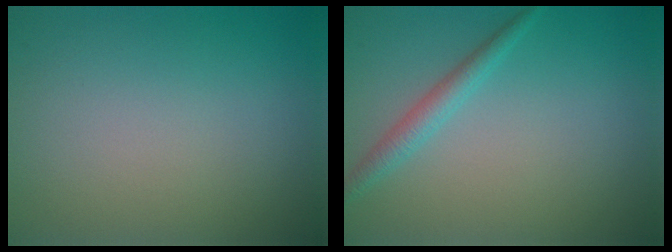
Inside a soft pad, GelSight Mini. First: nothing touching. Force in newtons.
{"total": 1.9, "press": 1.9, "slide": 0.0}